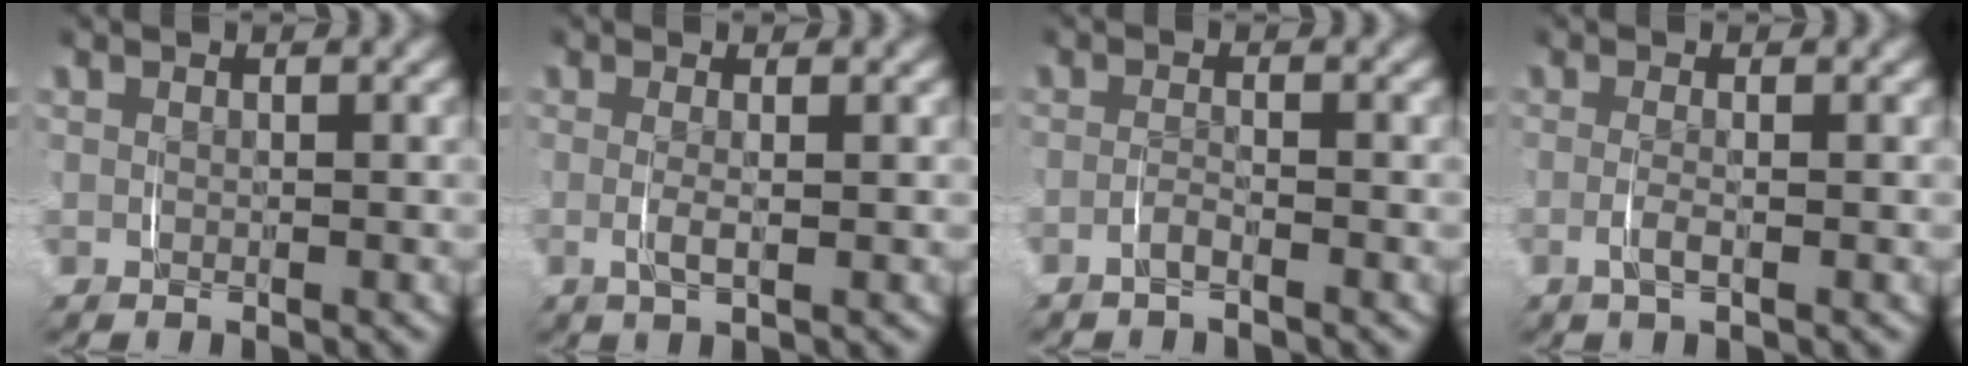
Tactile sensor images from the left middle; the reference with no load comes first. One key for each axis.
{"total": 1.5, "fx": -0.2, "fy": 0.0, "fz": 1.5, "tx": -0.028, "ty": -0.006, "tz": -0.002}
{"total": 1.3, "fx": -1.2, "fy": -0.2, "fz": 0.5, "tx": -0.012, "ty": -0.002, "tz": -0.025}
{"total": 1.4, "fx": -0.6, "fy": -0.1, "fz": 1.2, "tx": -0.028, "ty": -0.008, "tz": -0.011}